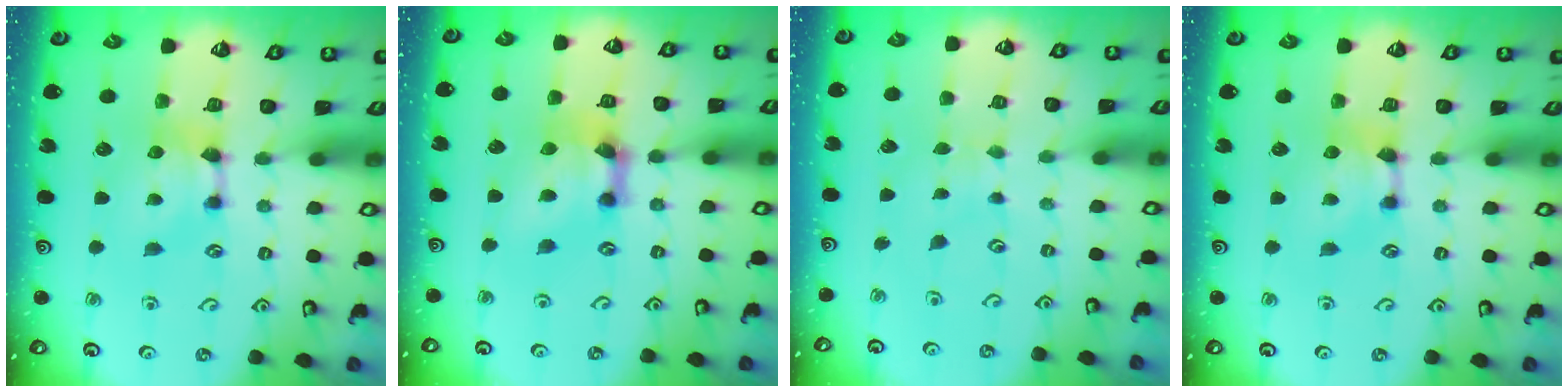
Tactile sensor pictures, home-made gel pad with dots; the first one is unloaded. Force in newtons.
{"total": 4.3, "press": 3.3, "slide": 2.7}
{"total": 2.6, "press": 2.6, "slide": 0.2}
{"total": 0.0}